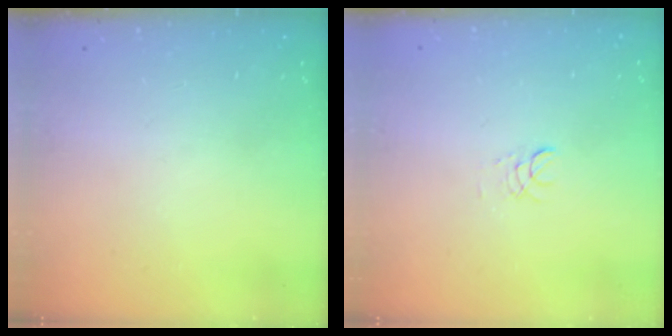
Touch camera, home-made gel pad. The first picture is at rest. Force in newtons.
{"total": 2.9, "press": 2.8, "slide": 0.3}